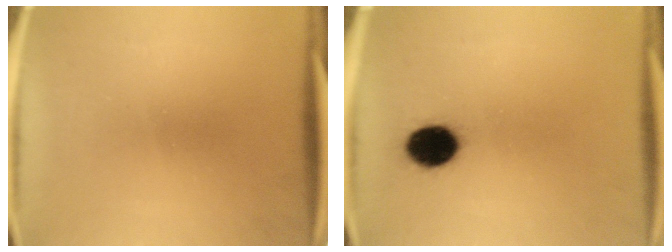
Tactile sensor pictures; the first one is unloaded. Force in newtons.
{"total": 8.4}